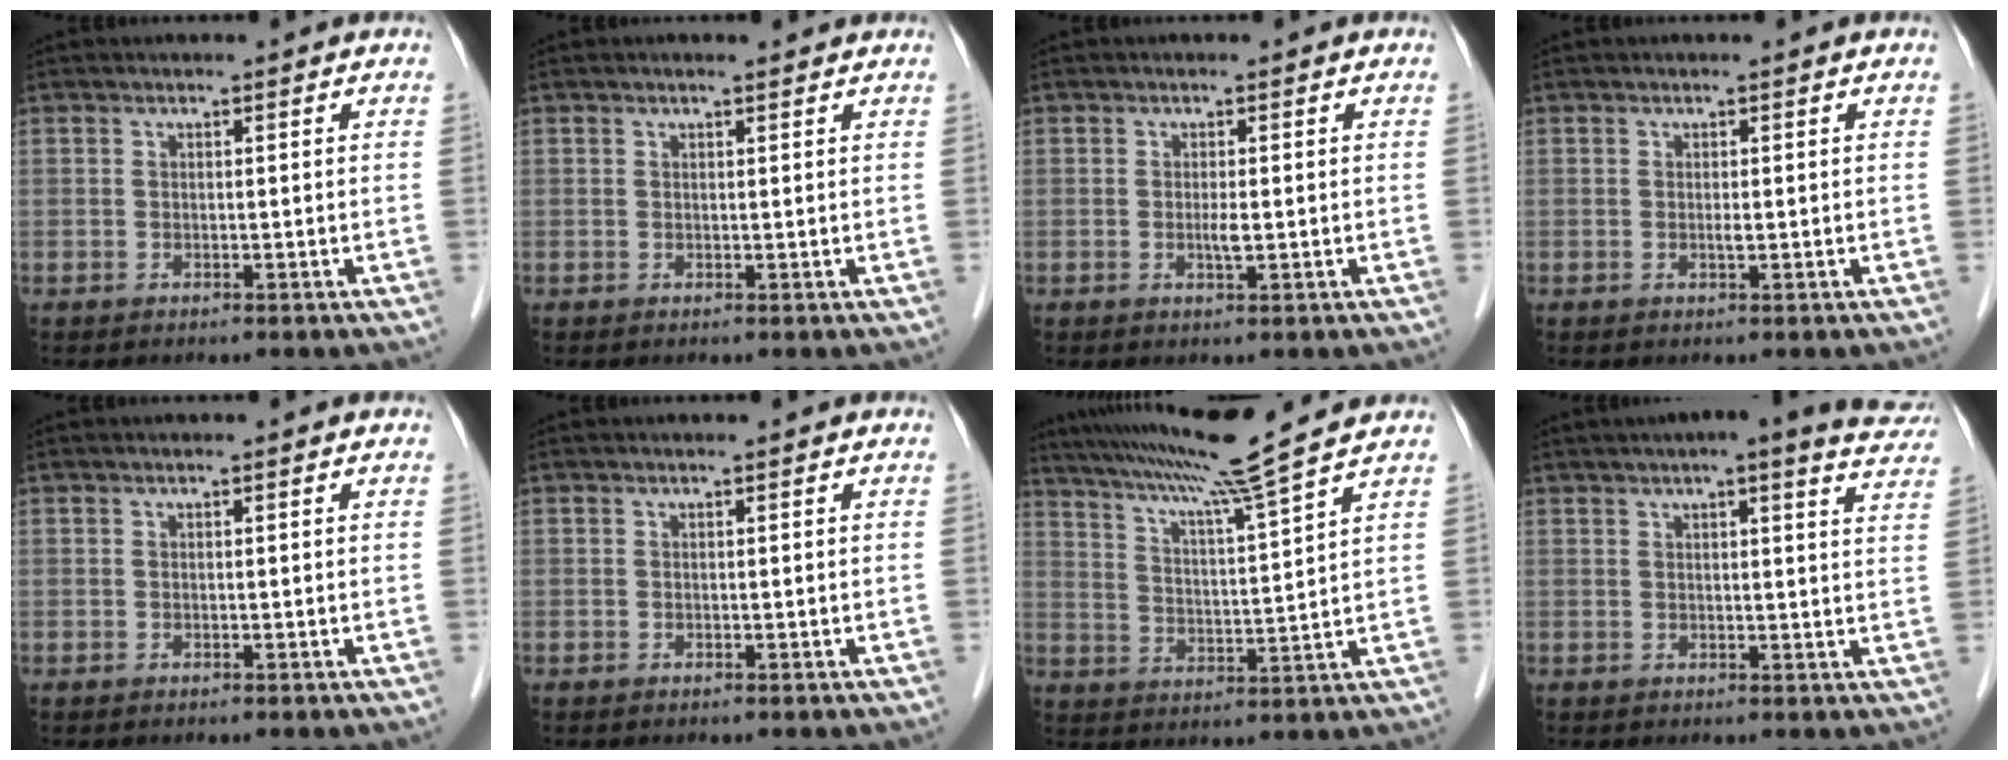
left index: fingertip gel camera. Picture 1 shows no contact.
{"total": 1.4, "force": [1.2, 0.3, 0.7], "torque": [-0.014, 0.011, 0.016]}
{"total": 1.4, "force": [-0.2, 0.2, 1.4], "torque": [-0.028, -0.002, -0.003]}
{"total": 0.5, "force": [0.0, 0.0, 0.5], "torque": [-0.011, -0.001, -0.002]}
{"total": 0.0}
{"total": 0.0}
{"total": 12.8, "force": [10.7, -2.4, 6.5], "torque": [-0.120, 0.000, 0.172]}
{"total": 14.7, "force": [12.5, 2.2, 7.5], "torque": [-0.088, 0.013, 0.132]}